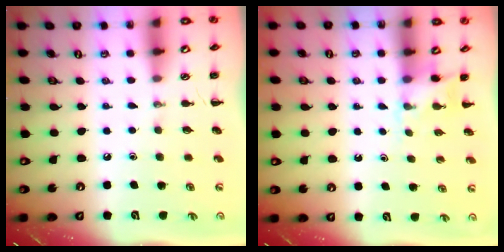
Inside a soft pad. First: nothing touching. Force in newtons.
{"total": 3.8, "press": 3.6, "slide": 1.1}